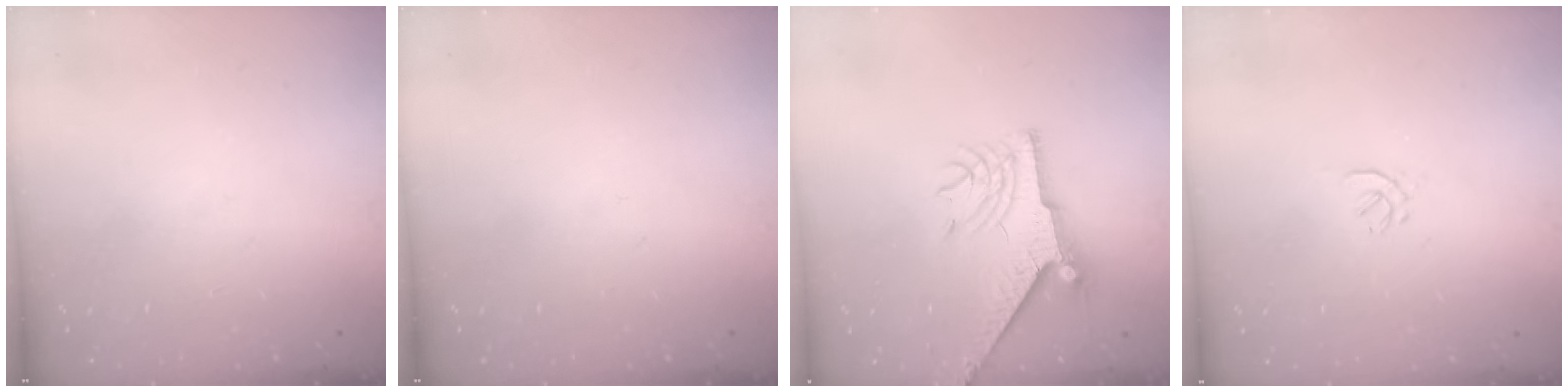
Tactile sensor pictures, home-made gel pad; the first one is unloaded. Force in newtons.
{"total": 0.0}
{"total": 9.1, "press": 9.1, "slide": 0.6}
{"total": 0.7, "press": 0.5, "slide": 0.5}